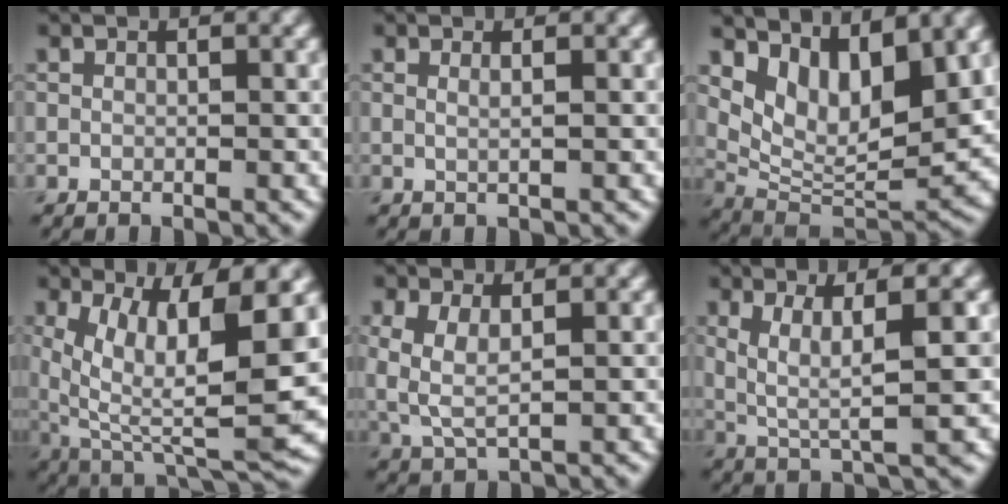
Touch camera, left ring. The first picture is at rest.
{"total": 1.0, "force": [0.4, 0.4, 0.9], "torque": [-0.009, -0.001, -0.002]}
{"total": 7.7, "force": [3.8, 3.6, 5.6], "torque": [-0.090, -0.025, 0.073]}
{"total": 11.8, "force": [2.2, 4.1, 10.9], "torque": [-0.181, -0.023, 0.047]}
{"total": 3.4, "force": [0.6, 1.6, 3.0], "torque": [-0.075, -0.001, 0.014]}
{"total": 5.0, "force": [1.0, 0.8, 4.8], "torque": [-0.097, 0.000, 0.024]}